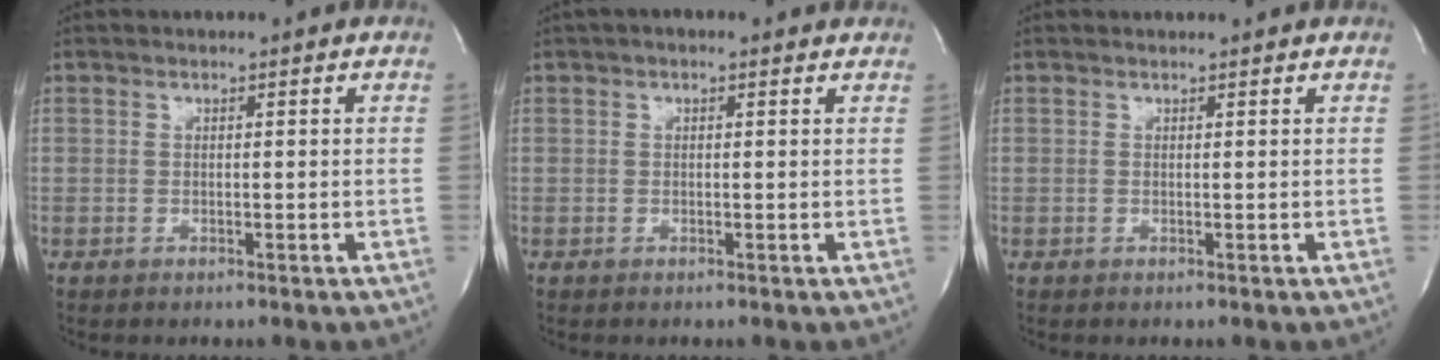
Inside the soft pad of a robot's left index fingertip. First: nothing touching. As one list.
[{"total": 2.4, "force": [1.6, 1.0, 1.4], "torque": [-0.022, 0.024, 0.018]}, {"total": 1.1, "force": [1.0, 0.1, 0.2], "torque": [-0.015, 0.009, 0.014]}]